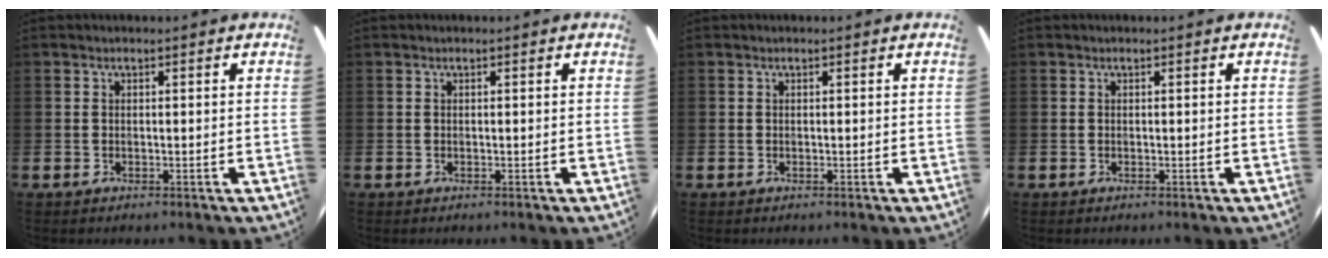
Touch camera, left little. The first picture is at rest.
{"total": 0.0}
{"total": 0.0}
{"total": 0.0}